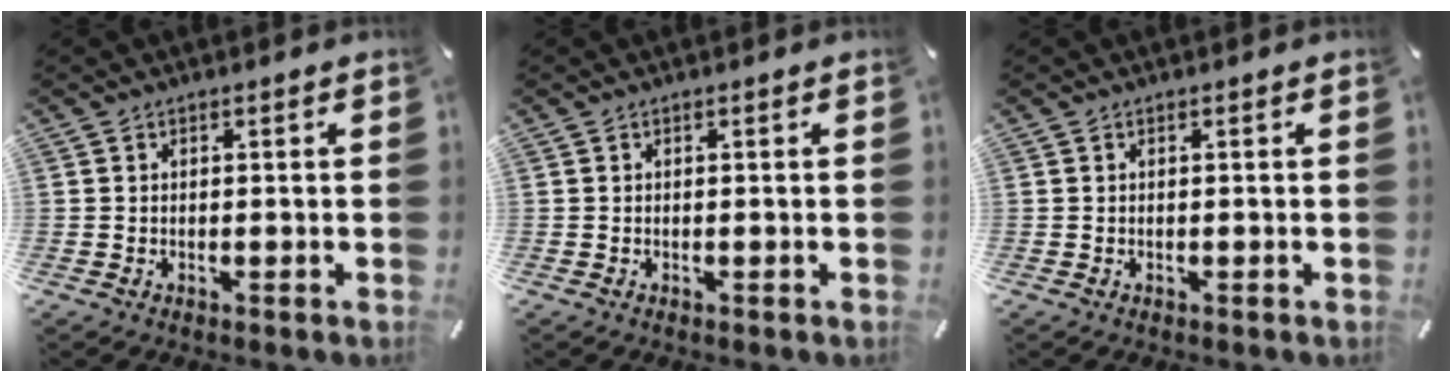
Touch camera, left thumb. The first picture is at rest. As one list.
[{"total": 0.0}, {"total": 0.0}]